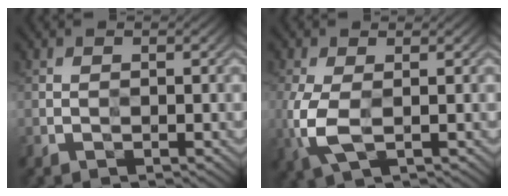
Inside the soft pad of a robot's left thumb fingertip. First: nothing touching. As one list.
[{"total": 5.6, "force": [-0.9, 2.9, 4.6], "torque": [-0.130, -0.007, -0.015]}]